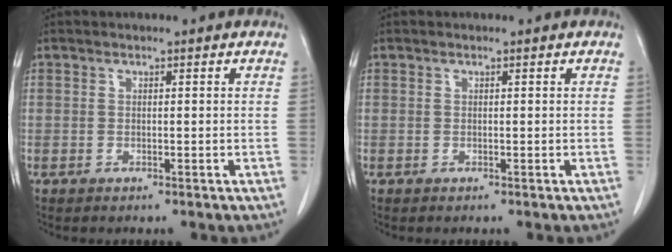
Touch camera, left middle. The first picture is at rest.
{"total": 0.0}